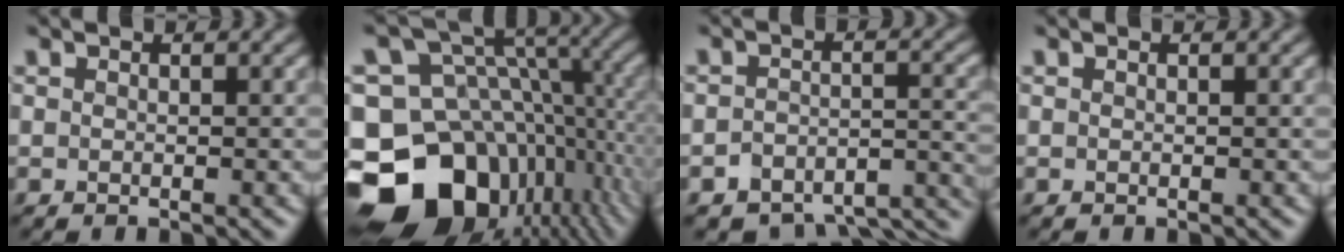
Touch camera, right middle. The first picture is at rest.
{"total": 17.0, "force": [-6.8, 12.4, 9.5], "torque": [-0.177, 0.000, -0.103]}
{"total": 7.8, "force": [-6.8, 3.4, 1.6], "torque": [-0.007, -0.008, -0.082]}
{"total": 0.0}